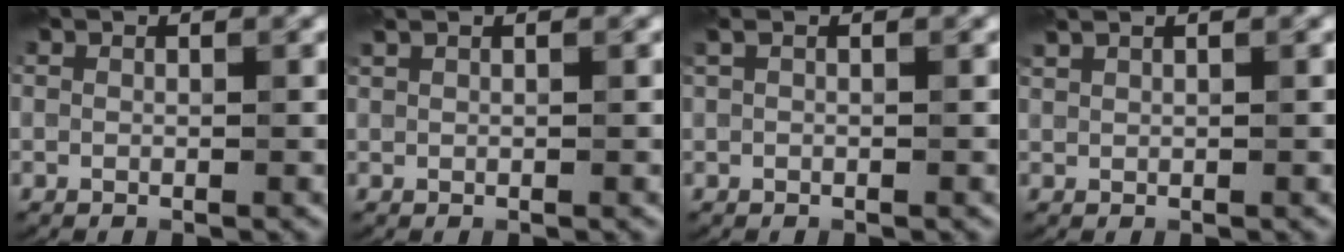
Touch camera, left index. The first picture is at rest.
{"total": 0.8, "force": [0.6, 0.2, 0.4], "torque": [-0.009, 0.003, 0.011]}
{"total": 0.7, "force": [0.3, 0.2, 0.7], "torque": [-0.017, 0.006, 0.004]}
{"total": 1.2, "force": [1.0, 0.3, 0.5], "torque": [-0.012, 0.001, 0.019]}